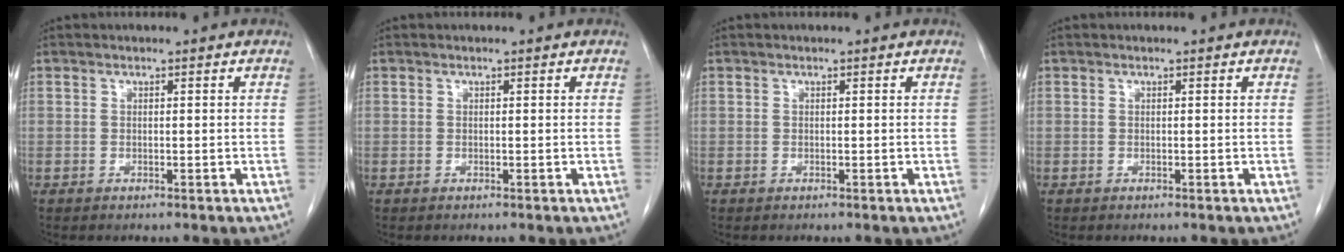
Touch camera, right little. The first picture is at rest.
{"total": 0.0}
{"total": 0.0}
{"total": 0.0}